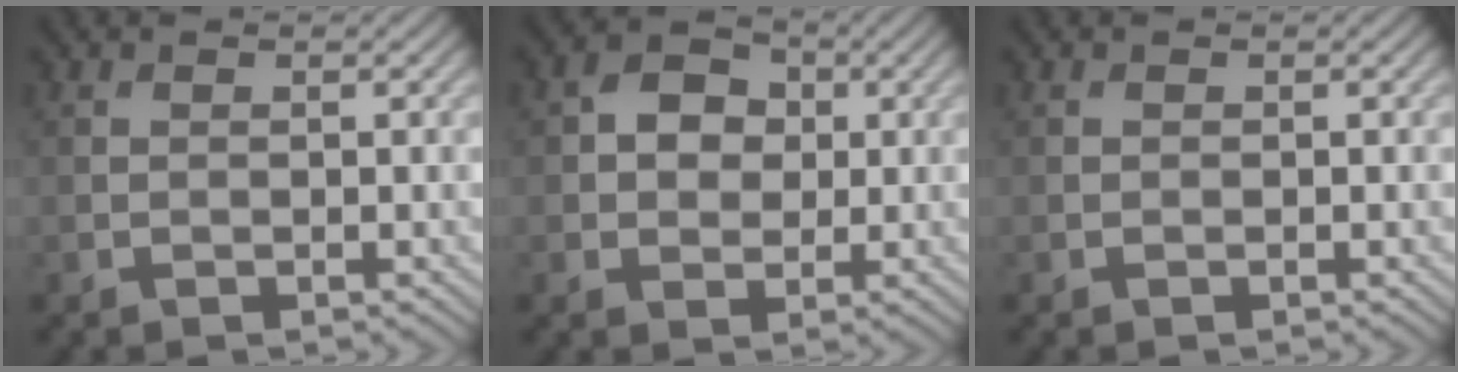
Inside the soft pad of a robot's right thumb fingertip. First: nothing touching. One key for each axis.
{"total": 4.5, "fx": 0.7, "fy": 3.7, "fz": 2.5, "tx": -0.046, "ty": 0.009, "tz": 0.000}
{"total": 0.0}